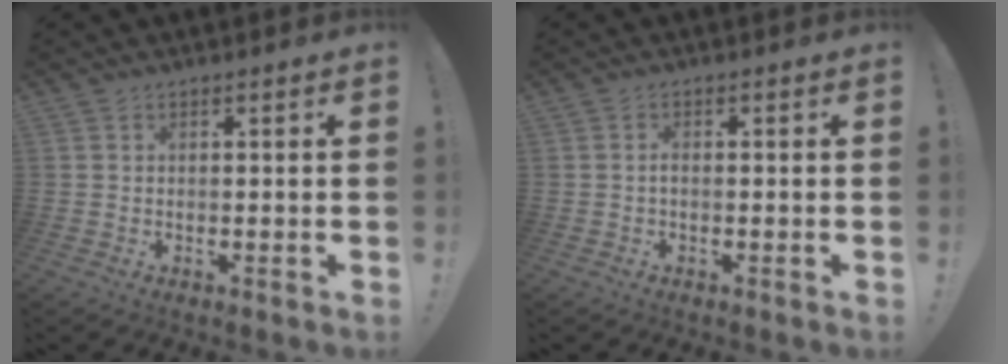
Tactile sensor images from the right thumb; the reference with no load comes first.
{"total": 1.1, "force": [-0.5, 0.4, 0.9], "torque": [-0.022, 0.006, -0.008]}